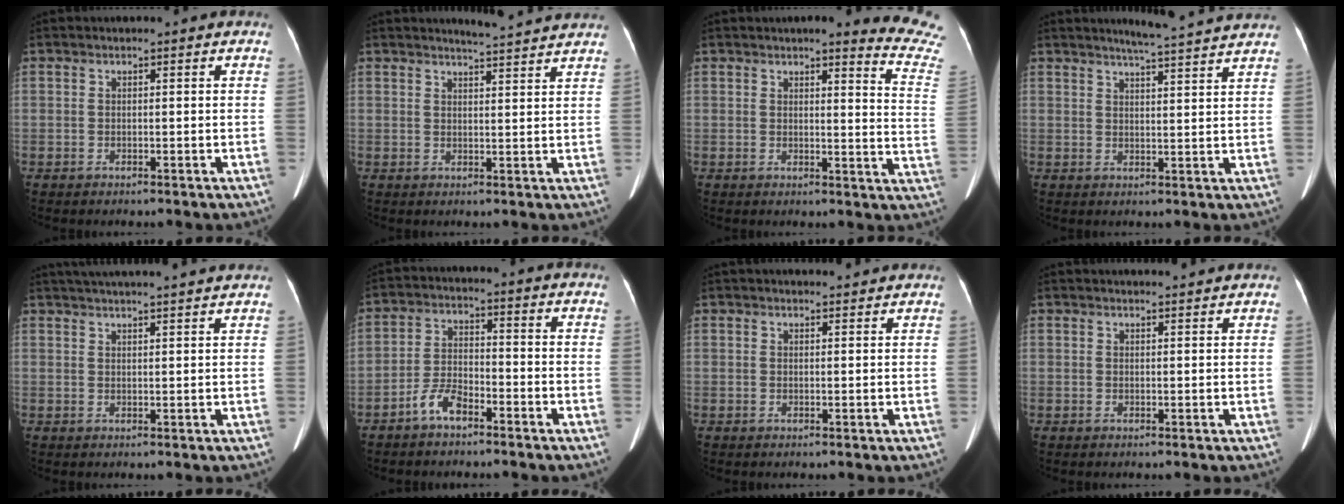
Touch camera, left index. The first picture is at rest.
{"total": 5.9, "force": [5.7, -0.3, 1.6], "torque": [-0.033, 0.008, 0.067]}
{"total": 10.9, "force": [10.6, -0.7, 2.7], "torque": [-0.016, -0.089, 0.089]}
{"total": 9.7, "force": [8.9, -0.5, 3.8], "torque": [-0.060, 0.011, 0.107]}
{"total": 13.9, "force": [12.6, -0.2, 5.9], "torque": [-0.102, 0.023, 0.169]}
{"total": 4.8, "force": [-3.5, 1.6, 2.8], "torque": [-0.066, 0.008, -0.067]}
{"total": 5.1, "force": [4.9, 0.6, 1.3], "torque": [-0.017, 0.021, 0.056]}
{"total": 4.3, "force": [4.1, -0.1, 1.1], "torque": [-0.018, 0.016, 0.048]}